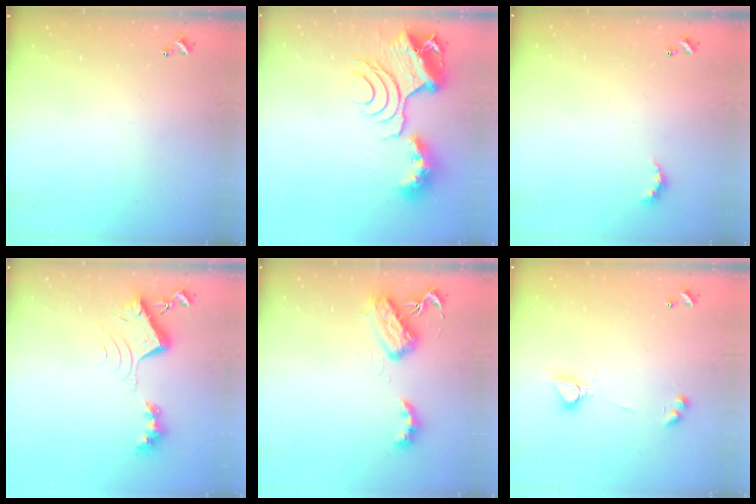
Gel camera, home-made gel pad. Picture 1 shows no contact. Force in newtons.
{"total": 14.3, "press": 14.2, "slide": 1.1}
{"total": 4.3, "press": 4.3, "slide": 0.7}
{"total": 8.0, "press": 8.0, "slide": 0.9}
{"total": 6.1, "press": 6.0, "slide": 0.5}
{"total": 4.9, "press": 4.9, "slide": 0.3}